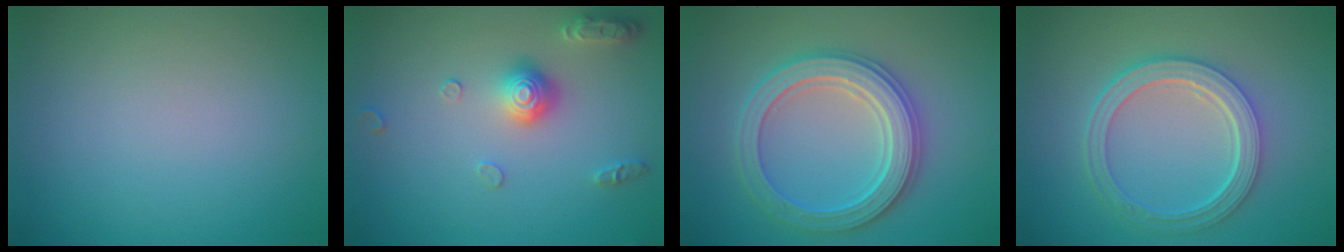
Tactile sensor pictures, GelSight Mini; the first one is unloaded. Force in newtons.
{"total": 3.0, "press": 2.9, "slide": 0.7}
{"total": 5.5, "press": 5.4, "slide": 1.0}
{"total": 5.2, "press": 3.9, "slide": 3.4}